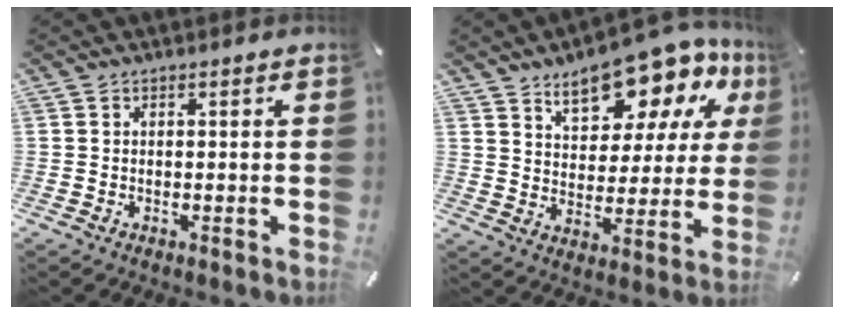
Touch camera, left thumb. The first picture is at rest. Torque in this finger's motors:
{"motor_torque": [2.50, 2.51, 1.40, -1.37, 0.16]}